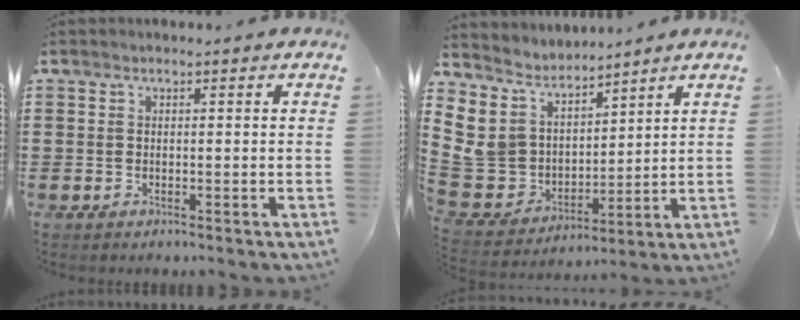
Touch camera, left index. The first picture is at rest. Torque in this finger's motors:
{"motor_torque": [1.03, -1.11, 0.57, 0.12]}